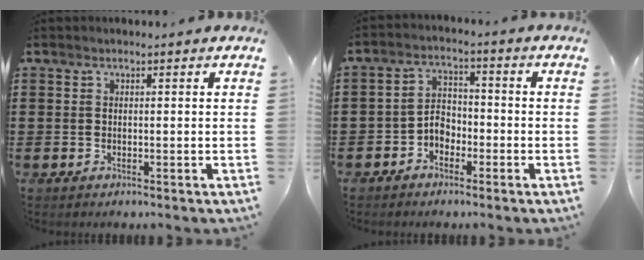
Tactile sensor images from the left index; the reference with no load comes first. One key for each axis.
{"total": 3.6, "fx": -2.3, "fy": 2.4, "fz": 1.5, "tx": -0.033, "ty": 0.010, "tz": -0.049}